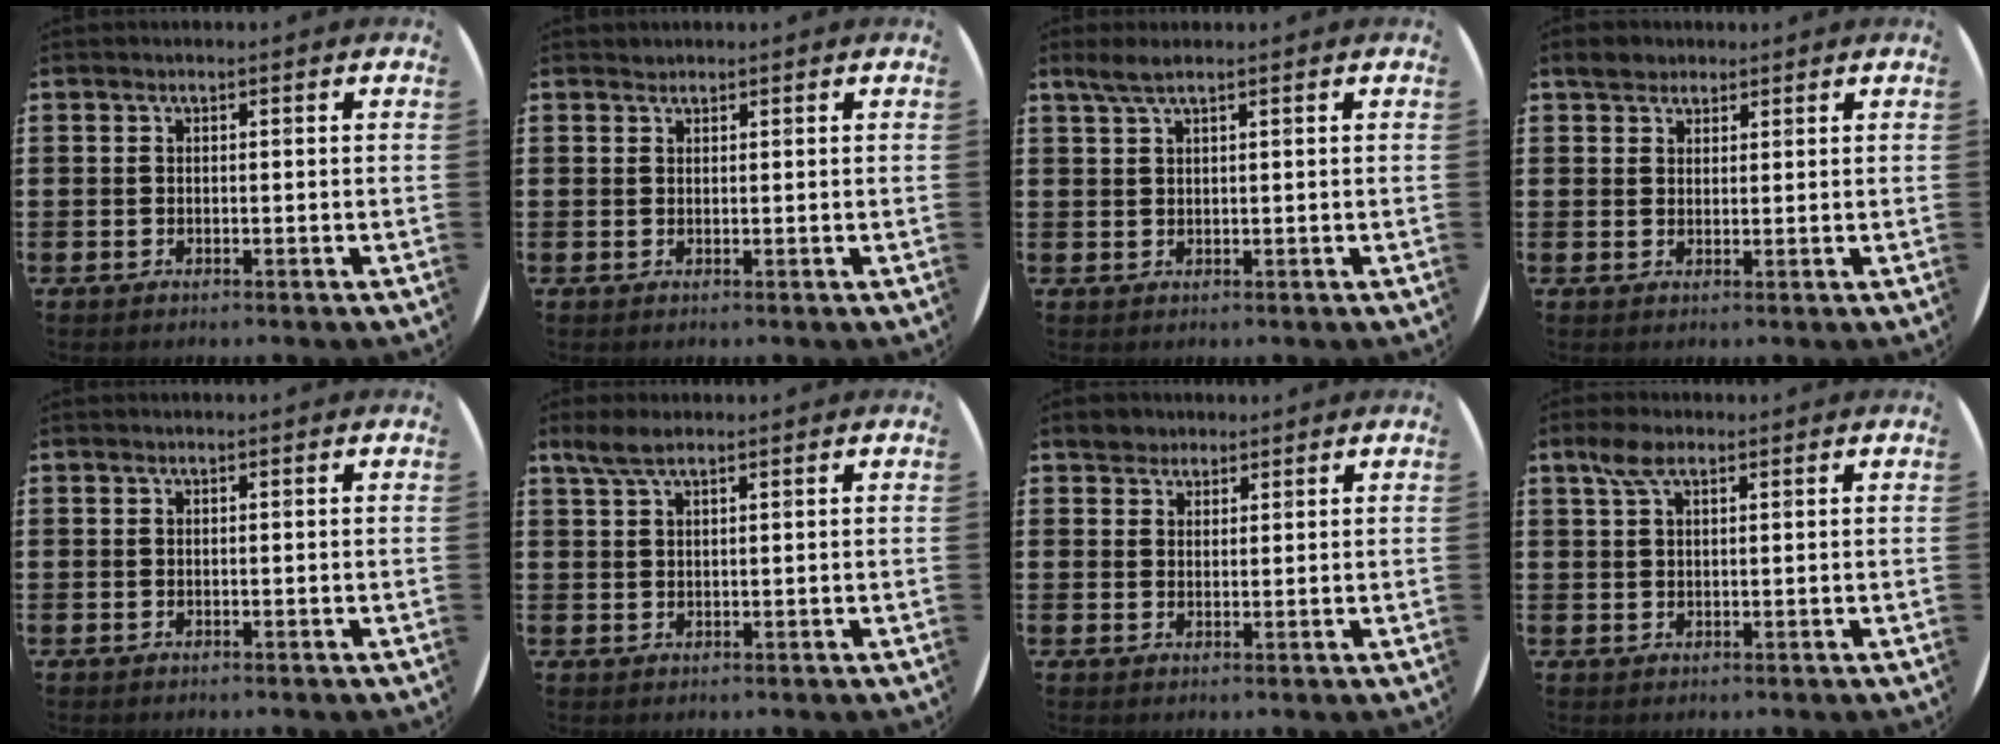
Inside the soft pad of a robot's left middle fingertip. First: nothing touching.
{"total": 0.6, "force": [0.6, 0.1, -0.1], "torque": [0.002, 0.003, 0.011]}
{"total": 2.2, "force": [1.6, 0.2, 1.5], "torque": [-0.032, 0.002, 0.029]}
{"total": 2.6, "force": [2.2, 1.3, 0.3], "torque": [-0.004, 0.004, 0.043]}
{"total": 0.0}
{"total": 2.9, "force": [2.2, 0.8, 1.7], "torque": [-0.039, 0.004, 0.040]}
{"total": 2.5, "force": [2.2, 1.2, -0.1], "torque": [0.002, 0.003, 0.042]}
{"total": 3.4, "force": [2.0, 1.5, 2.3], "torque": [-0.051, 0.008, 0.036]}